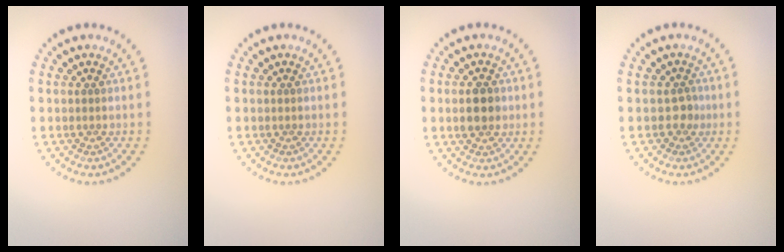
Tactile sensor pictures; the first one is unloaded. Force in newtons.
{"total": 0.0}
{"total": 2.9, "press": 2.9, "slide": 0.2}
{"total": 1.2, "press": 1.0, "slide": 0.7}